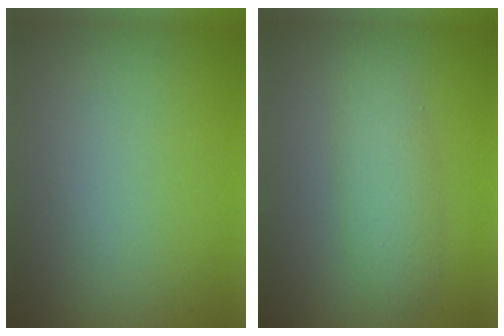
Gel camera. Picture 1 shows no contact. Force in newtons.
{"total": 3.0, "press": 3.0, "slide": 0.2}